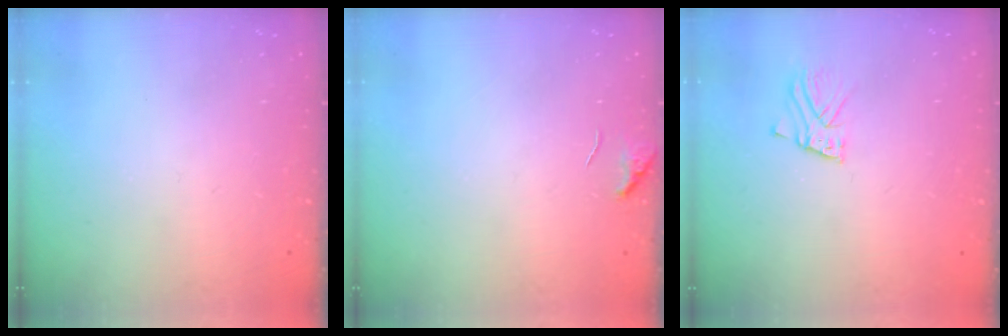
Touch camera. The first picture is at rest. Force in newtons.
{"total": 6.8, "press": 6.8, "slide": 1.0}
{"total": 3.4, "press": 3.4, "slide": 0.2}